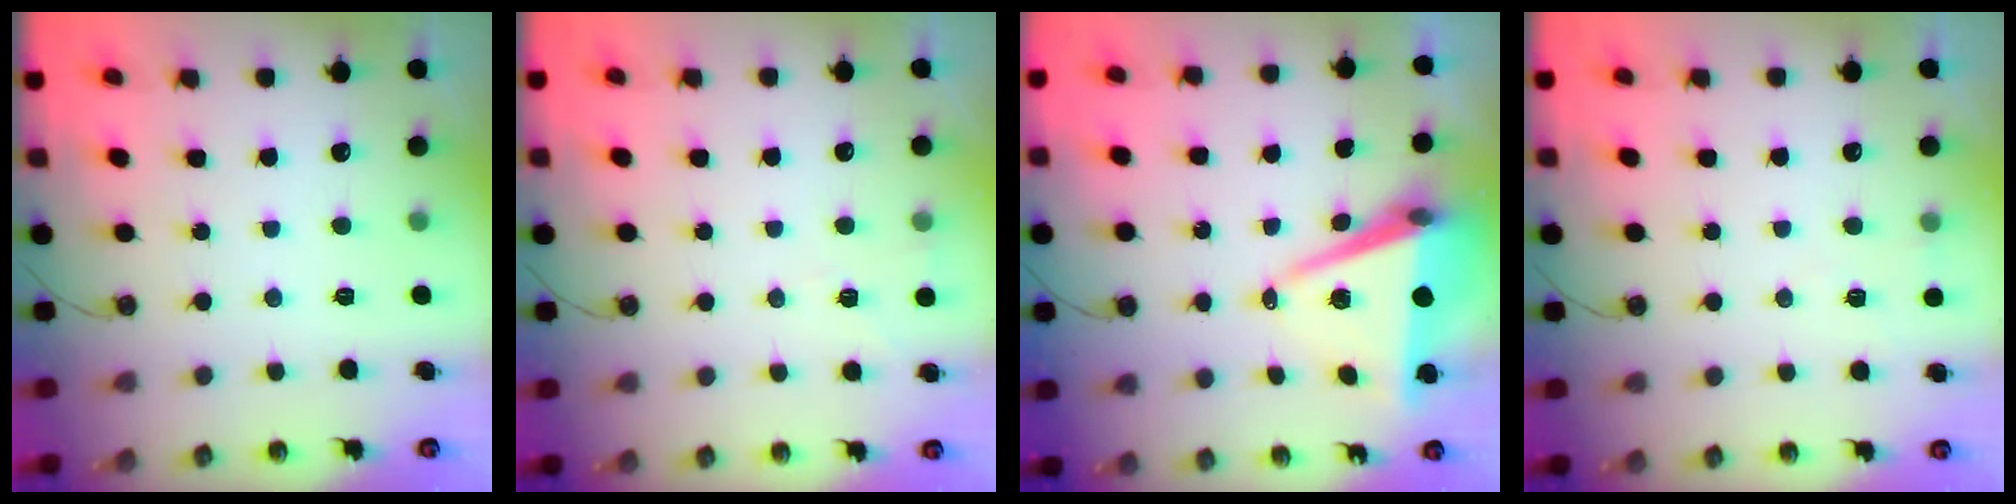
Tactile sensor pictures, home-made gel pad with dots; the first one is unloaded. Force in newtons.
{"total": 4.0, "press": 3.6, "slide": 1.7}
{"total": 8.9, "press": 7.8, "slide": 4.3}
{"total": 4.0, "press": 3.4, "slide": 2.2}